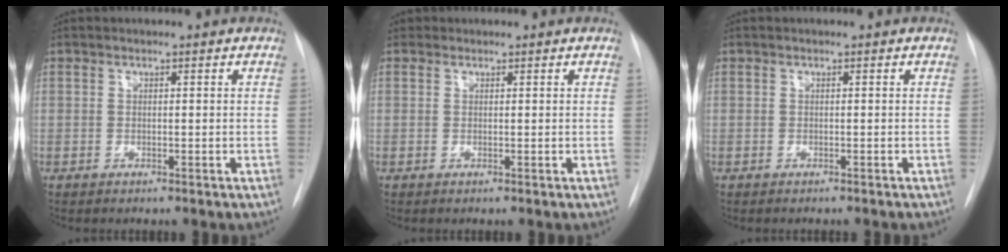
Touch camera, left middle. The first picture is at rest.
{"total": 0.6, "force": [0.4, 0.5, 0.0], "torque": [0.003, 0.006, 0.005]}
{"total": 1.4, "force": [-1.3, 0.1, 0.5], "torque": [-0.008, 0.000, -0.016]}